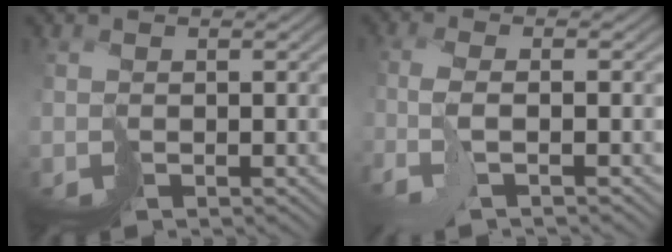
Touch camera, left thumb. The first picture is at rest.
{"total": 3.5, "force": [-1.2, 0.0, 3.3], "torque": [-0.060, 0.004, -0.038]}